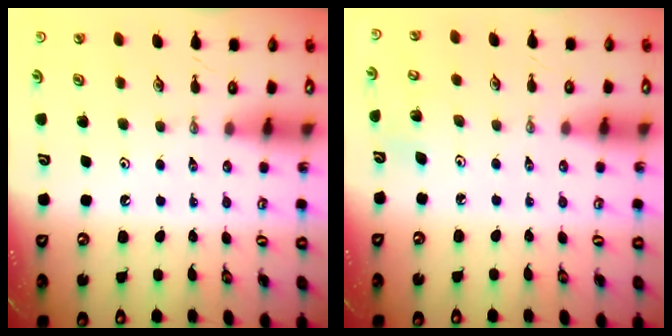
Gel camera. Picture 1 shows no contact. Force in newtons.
{"total": 4.7, "press": 4.5, "slide": 1.2}